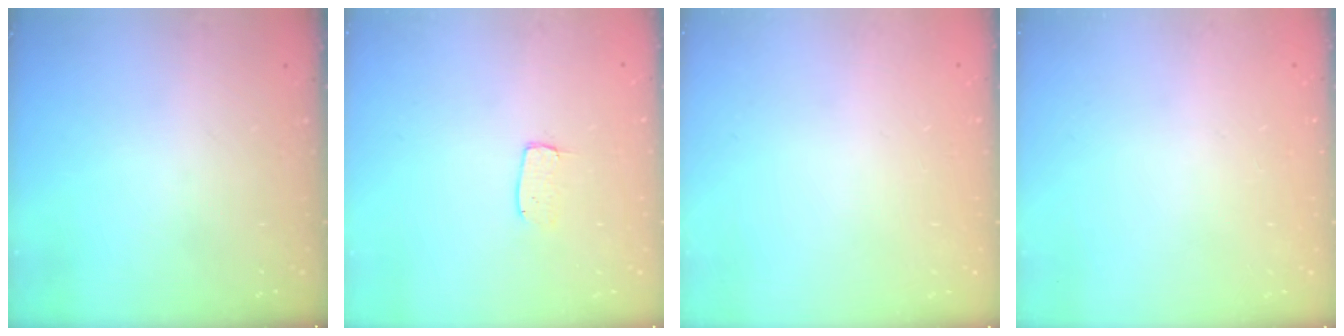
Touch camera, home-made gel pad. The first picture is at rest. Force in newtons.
{"total": 4.0, "press": 4.0, "slide": 0.3}
{"total": 0.0}
{"total": 0.0}